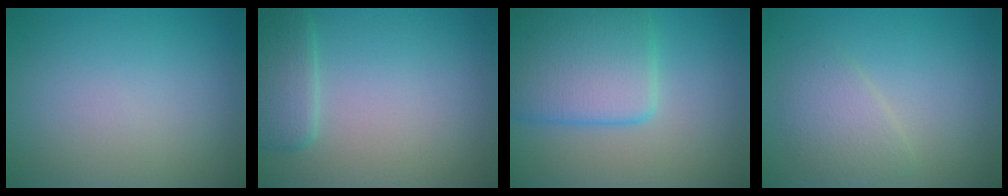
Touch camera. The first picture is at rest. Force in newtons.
{"total": 2.9, "press": 2.8, "slide": 0.2}
{"total": 6.6, "press": 6.6, "slide": 0.3}
{"total": 2.5, "press": 2.5, "slide": 0.1}